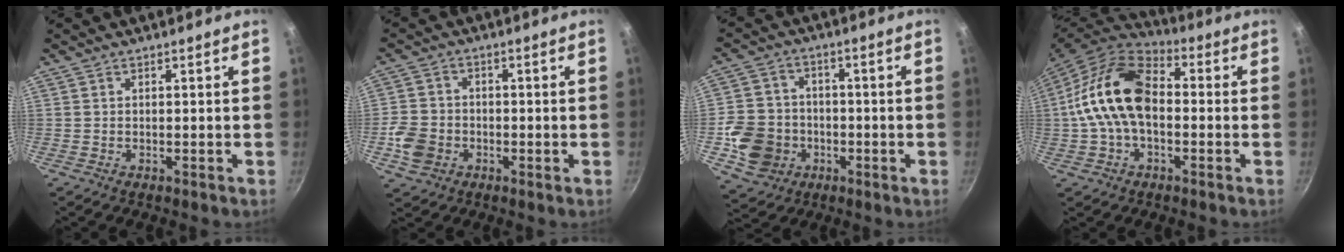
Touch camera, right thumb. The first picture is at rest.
{"total": 6.7, "force": [-2.2, 5.5, 3.2], "torque": [-0.056, 0.019, -0.048]}
{"total": 11.6, "force": [-3.0, 10.1, 4.9], "torque": [-0.070, 0.025, -0.052]}
{"total": 15.7, "force": [-0.5, 9.9, 12.1], "torque": [-0.202, 0.036, -0.025]}